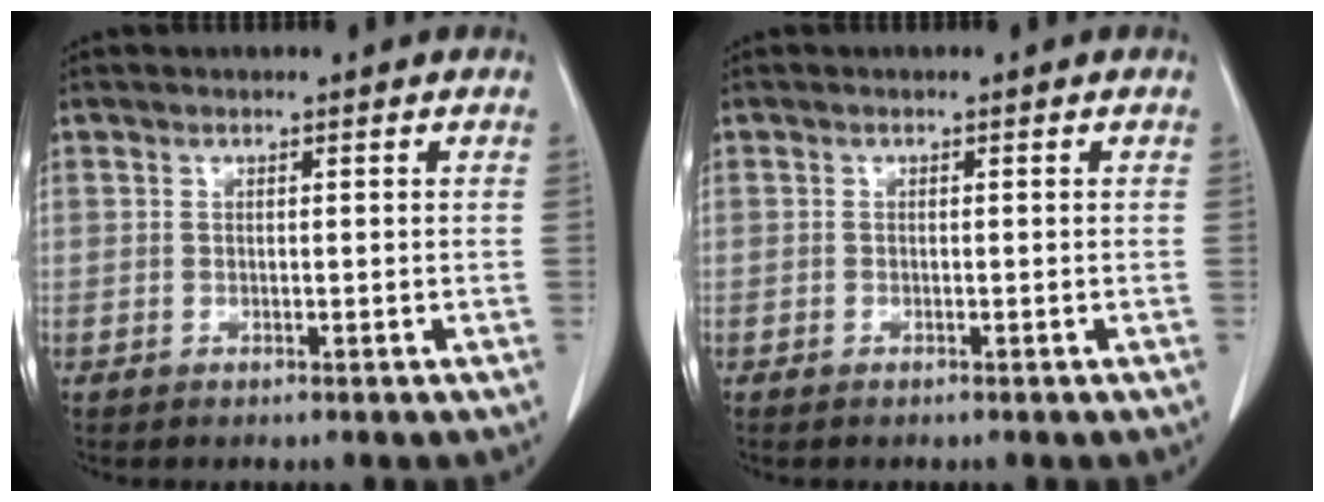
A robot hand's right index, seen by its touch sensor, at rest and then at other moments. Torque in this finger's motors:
{"motor_torque": [0.24, 0.00, 0.06, 0.02]}